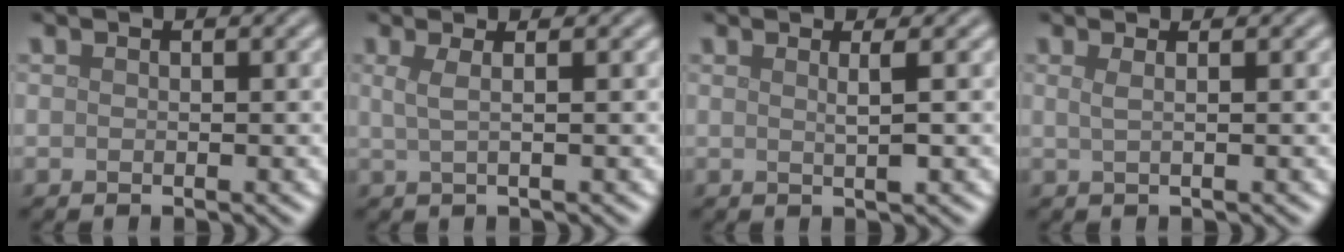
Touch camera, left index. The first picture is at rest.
{"total": 2.0, "force": [0.5, 0.8, 1.8], "torque": [-0.028, -0.001, 0.000]}
{"total": 1.5, "force": [0.5, 0.3, 1.4], "torque": [-0.024, 0.001, 0.001]}
{"total": 2.0, "force": [0.8, 1.0, 1.5], "torque": [-0.010, -0.001, -0.009]}